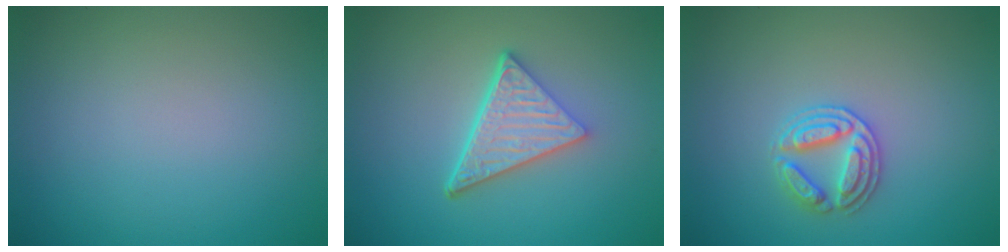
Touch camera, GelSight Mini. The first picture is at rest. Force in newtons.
{"total": 5.1, "press": 3.6, "slide": 3.7}
{"total": 2.8, "press": 2.7, "slide": 0.4}